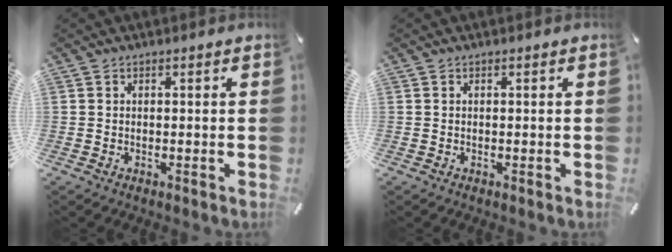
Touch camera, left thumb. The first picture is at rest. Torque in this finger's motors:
{"motor_torque": [-0.33, 0.00, -0.03, 0.12, 0.00]}